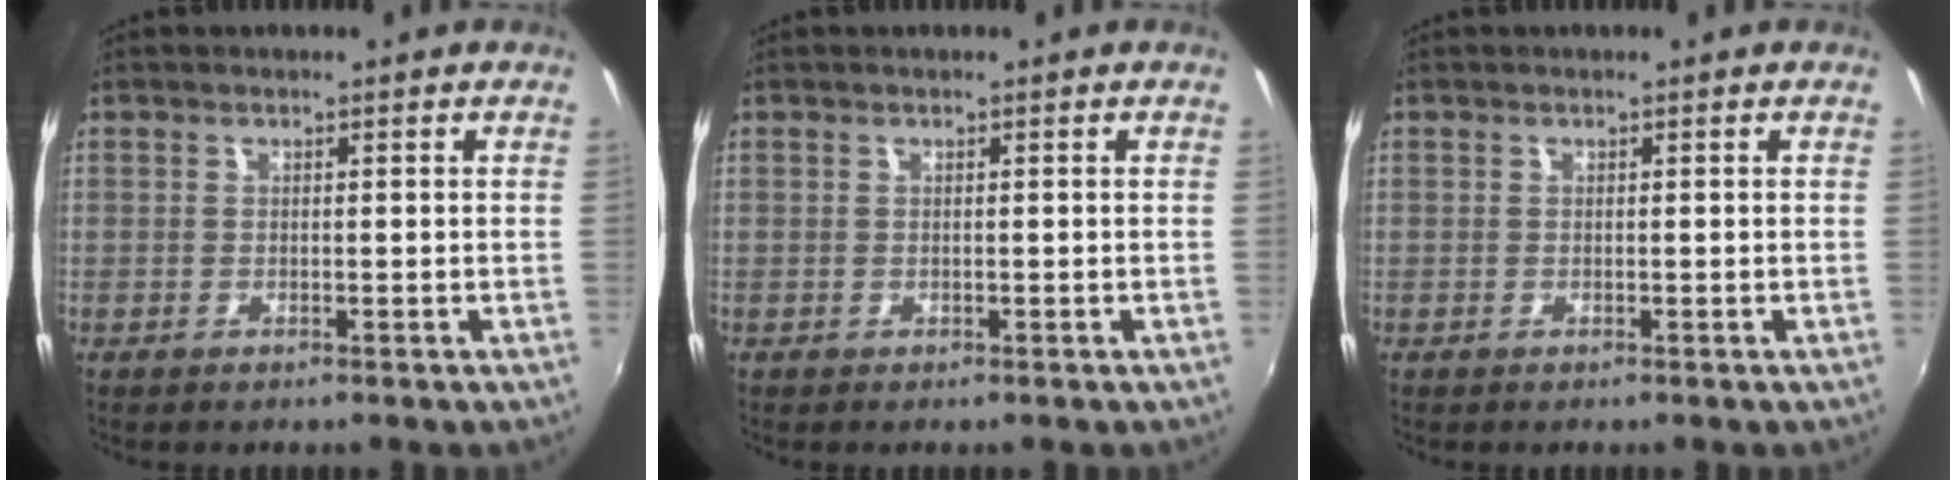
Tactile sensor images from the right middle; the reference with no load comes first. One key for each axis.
{"total": 0.0}
{"total": 0.0}